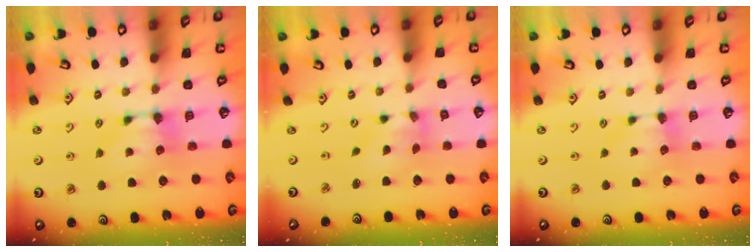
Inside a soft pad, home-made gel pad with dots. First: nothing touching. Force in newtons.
{"total": 1.9, "press": 1.3, "slide": 1.3}
{"total": 0.7, "press": 0.6, "slide": 0.5}